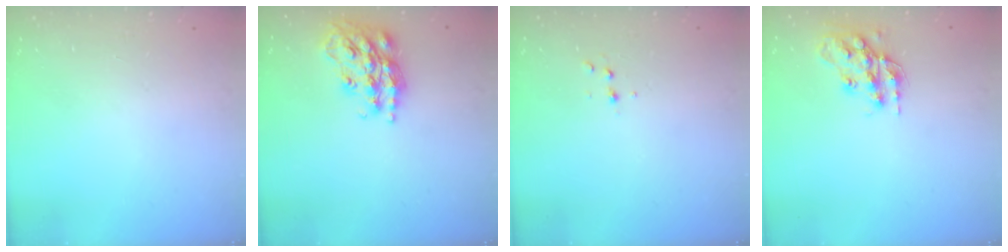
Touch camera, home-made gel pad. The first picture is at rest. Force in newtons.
{"total": 19.2, "press": 19.2, "slide": 1.3}
{"total": 4.0, "press": 3.9, "slide": 1.0}
{"total": 15.4, "press": 15.4, "slide": 1.0}